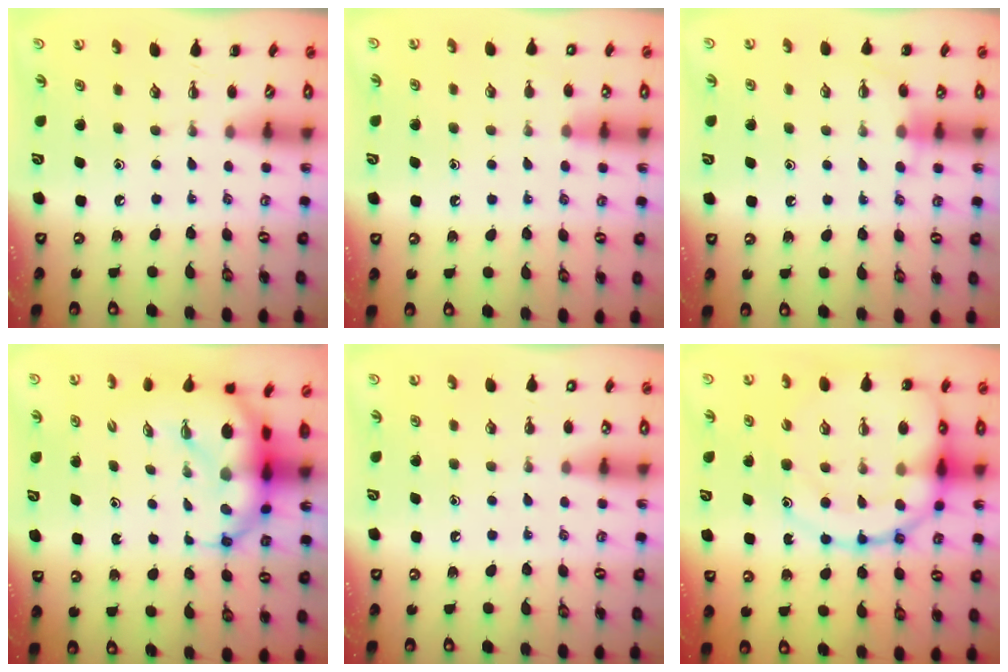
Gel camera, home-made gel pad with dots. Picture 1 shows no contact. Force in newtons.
{"total": 8.4, "press": 8.2, "slide": 2.0}
{"total": 6.7, "press": 6.5, "slide": 1.6}
{"total": 9.7, "press": 9.4, "slide": 2.4}
{"total": 1.3, "press": 1.3, "slide": 0.1}
{"total": 23.2, "press": 23.0, "slide": 3.4}